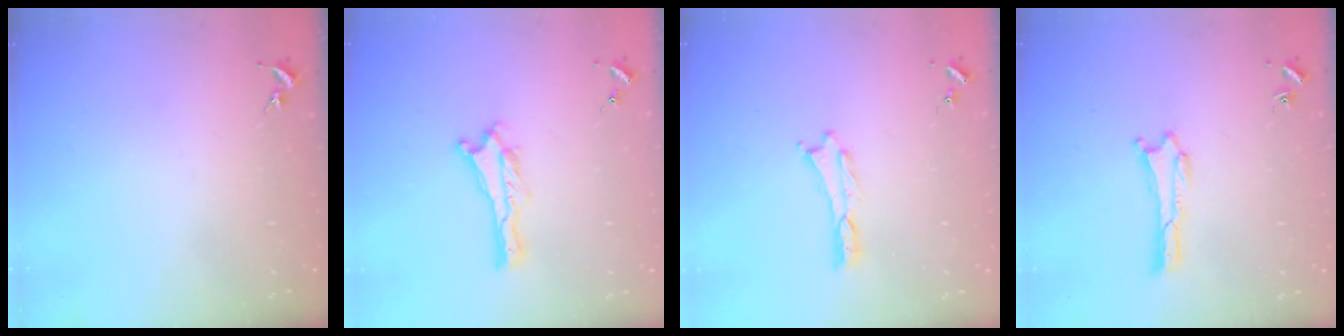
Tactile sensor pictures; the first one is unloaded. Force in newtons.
{"total": 0.0}
{"total": 0.0}
{"total": 0.0}